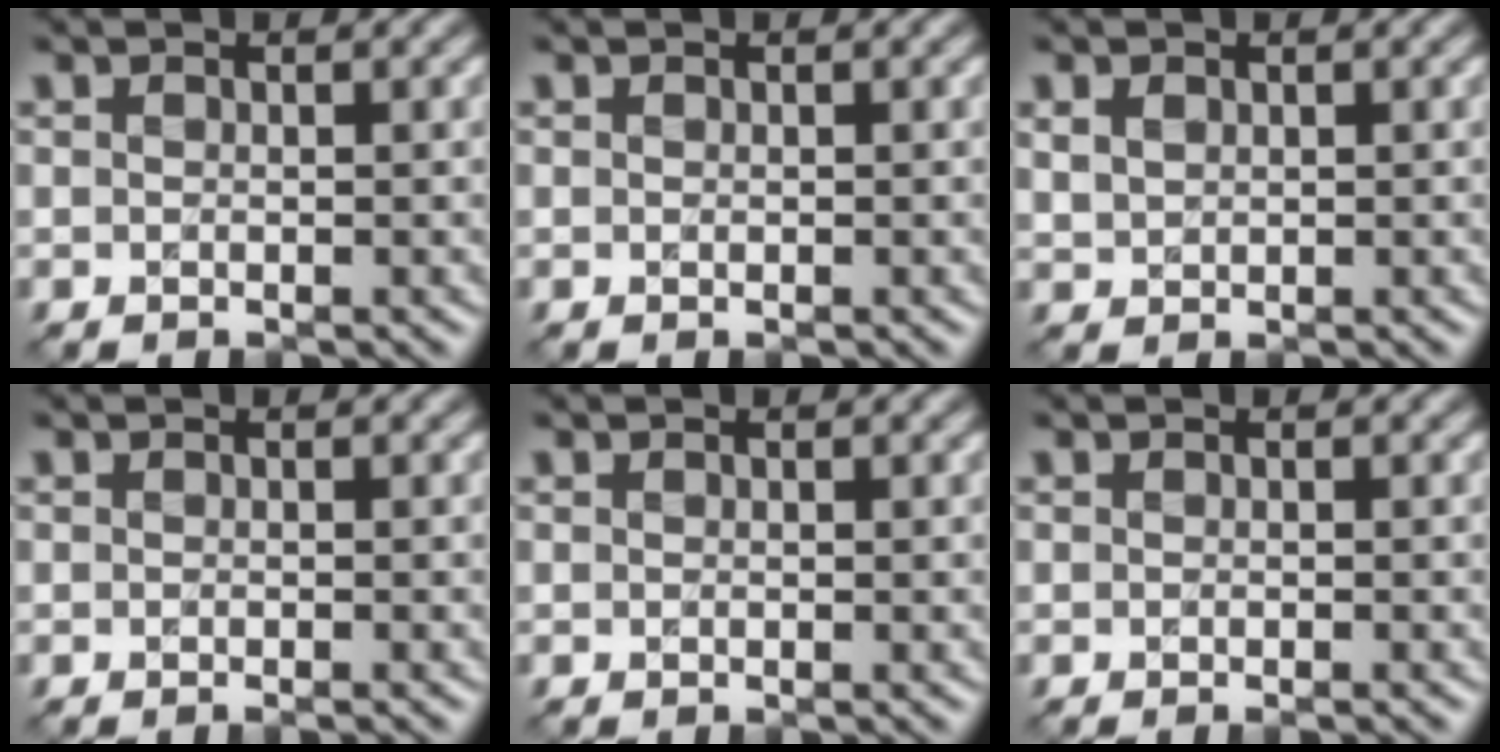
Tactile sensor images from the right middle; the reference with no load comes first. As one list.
[{"total": 0.0}, {"total": 1.5, "force": [0.7, 1.1, 0.8], "torque": [-0.017, 0.000, 0.017]}, {"total": 0.6, "force": [-0.4, 0.0, 0.4], "torque": [-0.003, -0.001, -0.007]}, {"total": 0.0}, {"total": 0.6, "force": [-0.4, 0.1, 0.5], "torque": [-0.004, -0.002, -0.007]}]